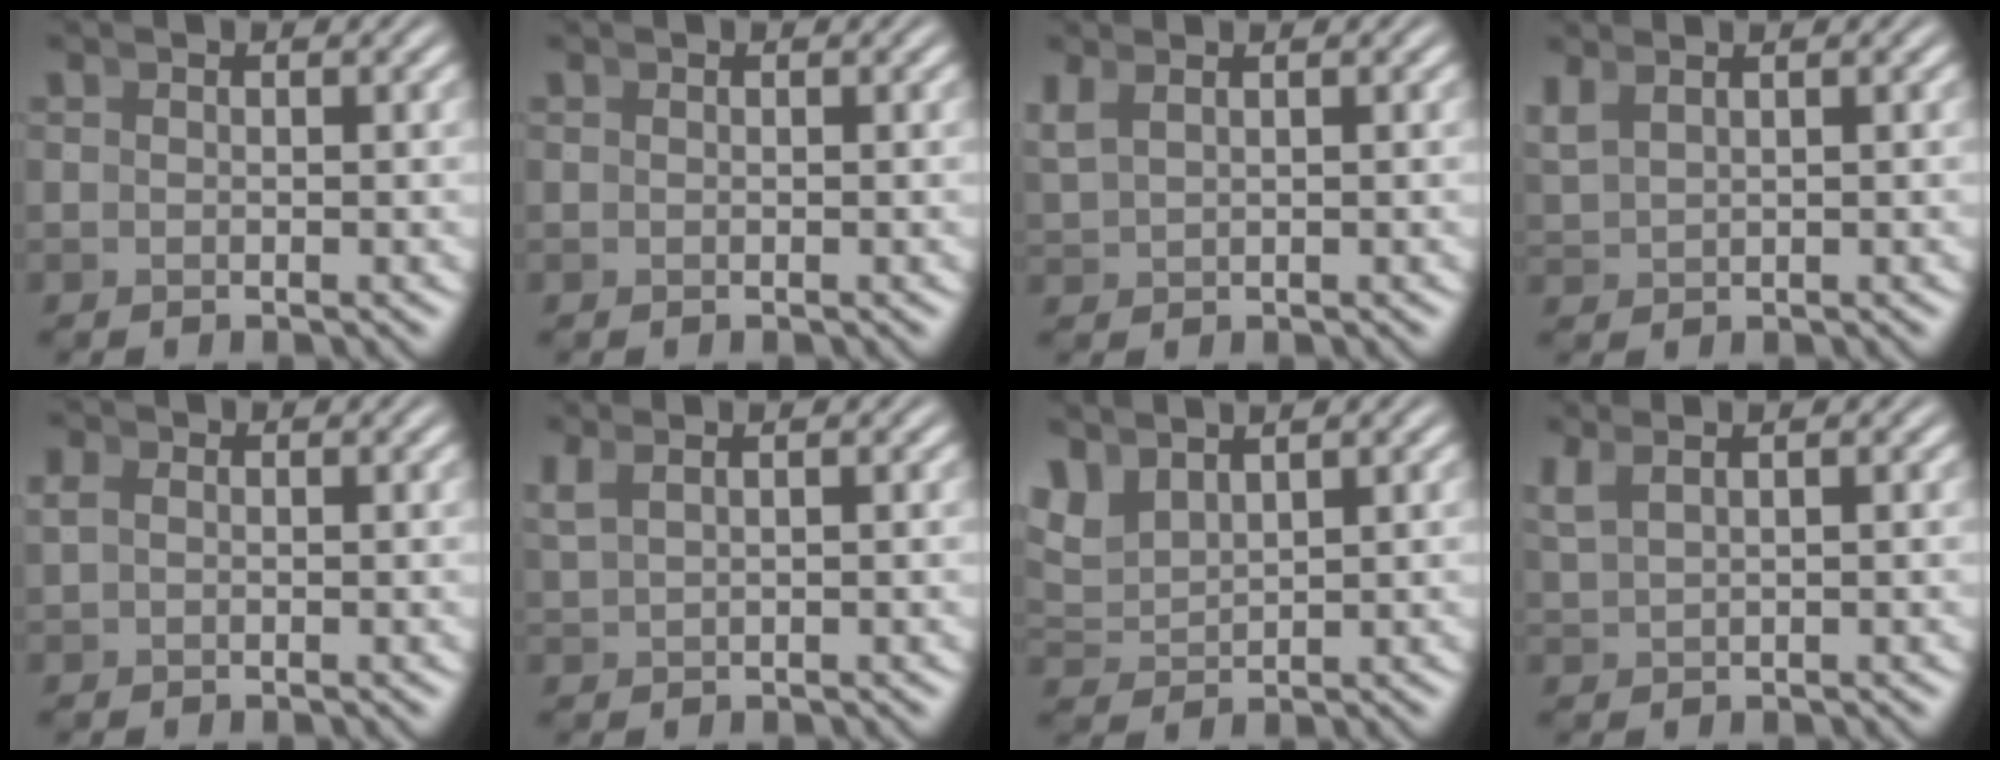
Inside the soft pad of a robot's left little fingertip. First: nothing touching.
{"total": 0.0}
{"total": 1.3, "force": [1.0, 0.2, 0.8], "torque": [-0.015, 0.005, 0.029]}
{"total": 1.6, "force": [1.3, 0.5, 0.9], "torque": [-0.016, 0.005, 0.034]}
{"total": 0.6, "force": [0.3, 0.3, 0.4], "torque": [-0.015, -0.003, 0.012]}
{"total": 1.6, "force": [1.1, 0.1, 1.1], "torque": [-0.017, 0.010, 0.027]}
{"total": 3.7, "force": [1.8, 2.7, 1.8], "torque": [-0.056, -0.001, 0.039]}
{"total": 2.5, "force": [1.7, 0.7, 1.7], "torque": [-0.025, 0.015, 0.032]}